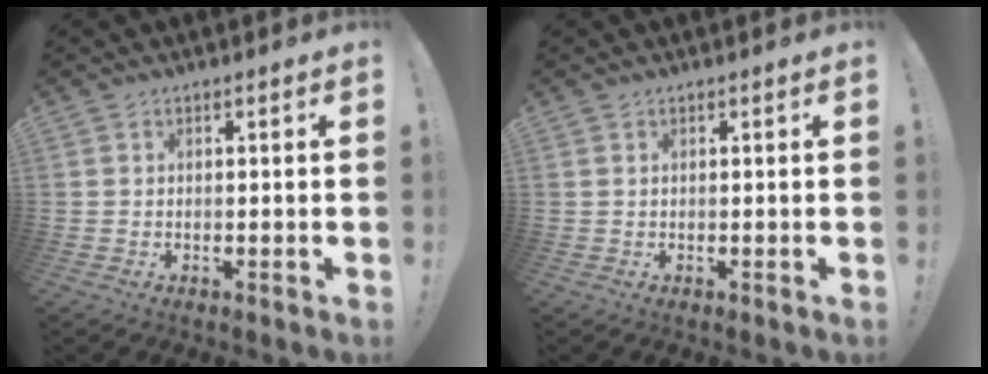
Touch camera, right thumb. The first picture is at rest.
{"total": 0.0}